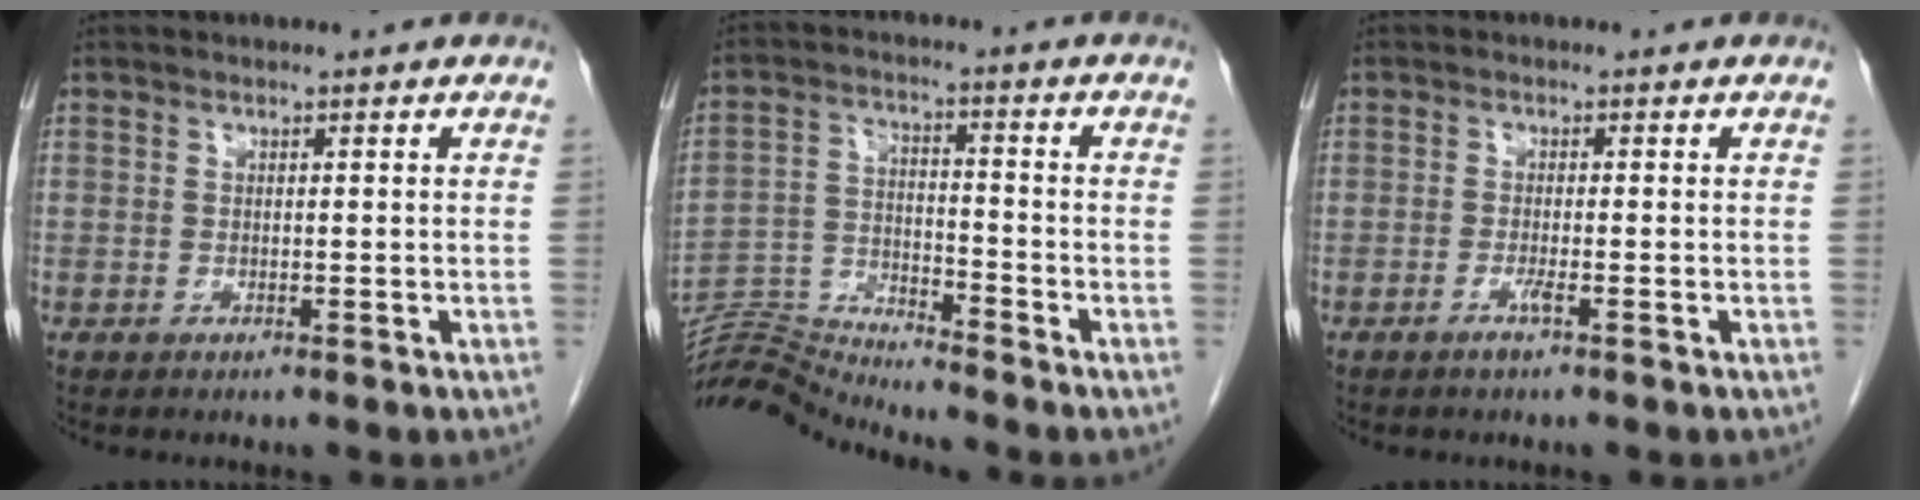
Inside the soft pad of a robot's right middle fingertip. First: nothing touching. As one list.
[{"total": 9.0, "force": [-8.7, -2.4, -0.8], "torque": [0.007, 0.017, -0.163]}, {"total": 1.4, "force": [-0.9, -0.2, 1.1], "torque": [-0.024, -0.001, -0.018]}]